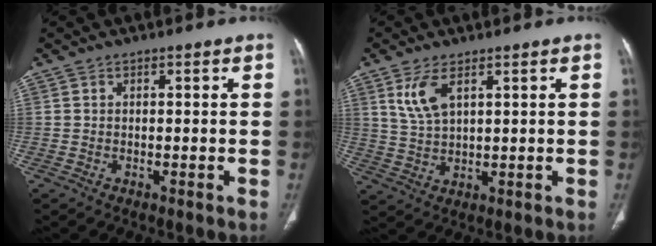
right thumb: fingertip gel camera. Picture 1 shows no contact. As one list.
[{"total": 6.0, "force": [3.0, 2.6, 4.6], "torque": [-0.098, -0.009, 0.072]}]